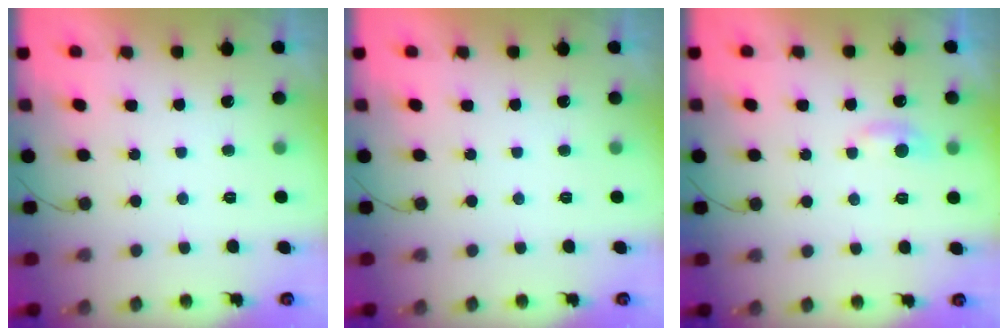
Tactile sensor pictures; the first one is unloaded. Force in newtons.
{"total": 0.0}
{"total": 5.2, "press": 5.2, "slide": 0.8}